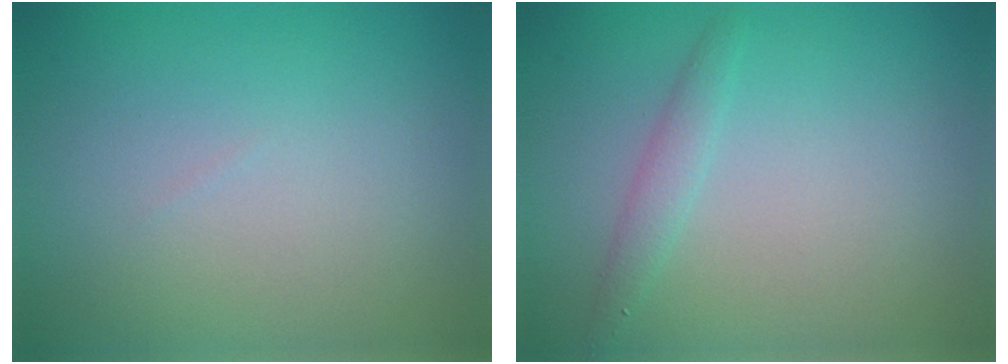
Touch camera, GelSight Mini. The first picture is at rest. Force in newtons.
{"total": 1.4, "press": 1.4, "slide": 0.1}